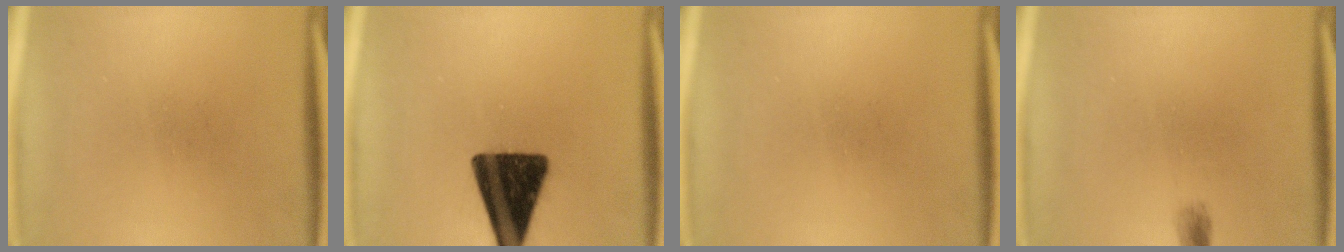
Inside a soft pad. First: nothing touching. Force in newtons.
{"total": 16.5}
{"total": 0.0}
{"total": 1.4}